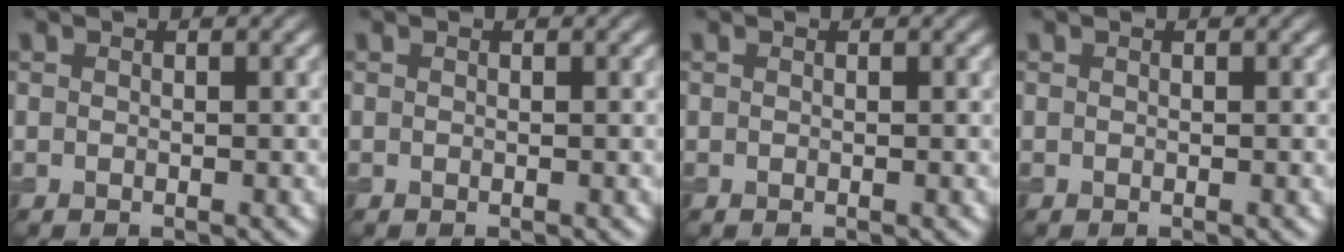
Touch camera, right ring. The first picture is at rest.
{"total": 0.0}
{"total": 0.0}
{"total": 0.0}